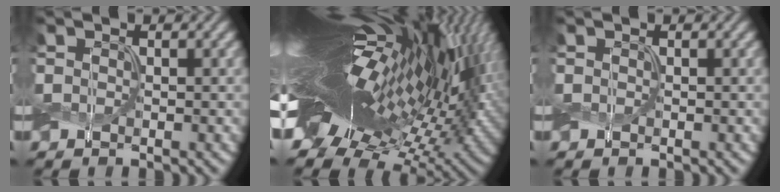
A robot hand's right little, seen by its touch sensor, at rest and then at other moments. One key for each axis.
{"total": 20.9, "fx": 2.9, "fy": 7.8, "fz": 19.1, "tx": -0.323, "ty": -0.014, "tz": 0.030}
{"total": 0.0}